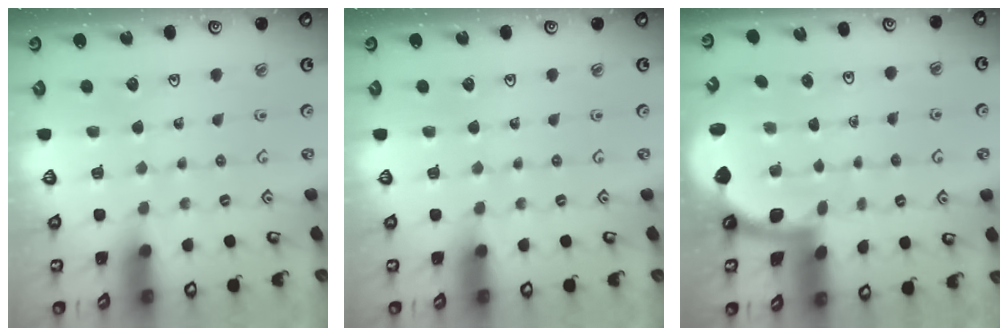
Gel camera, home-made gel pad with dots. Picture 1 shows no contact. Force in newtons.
{"total": 0.0}
{"total": 1.6, "press": 1.6, "slide": 0.1}